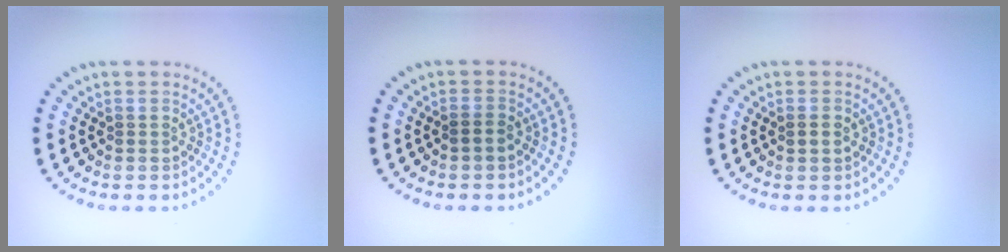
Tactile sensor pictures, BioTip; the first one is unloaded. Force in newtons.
{"total": 1.0, "press": 0.9, "slide": 0.2}
{"total": 0.8, "press": 0.8, "slide": 0.3}